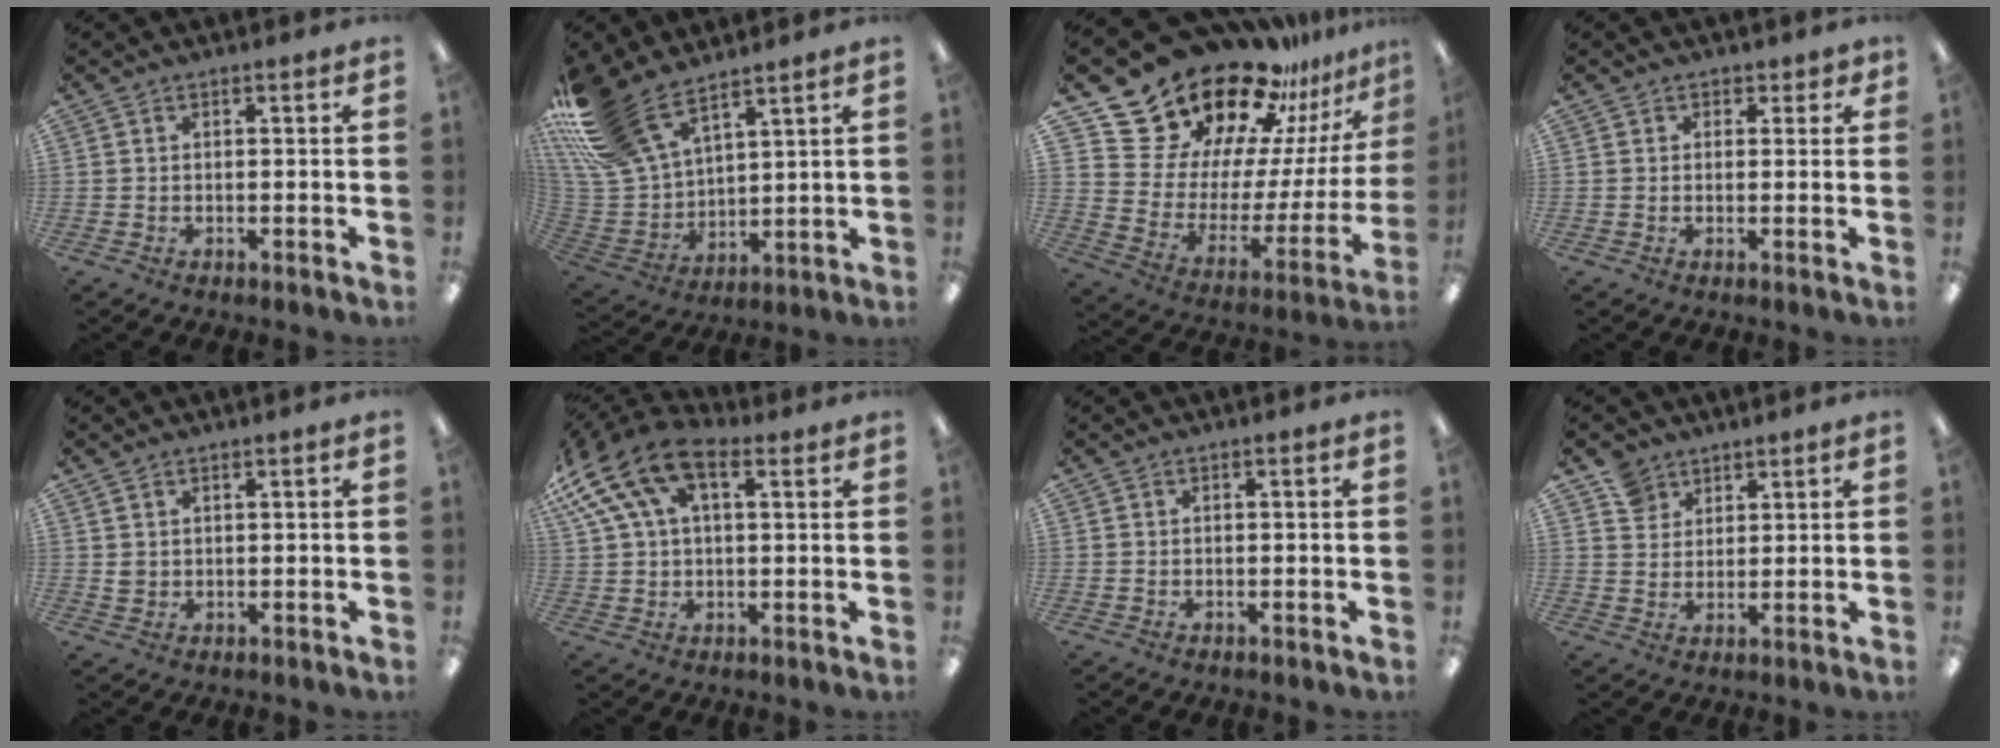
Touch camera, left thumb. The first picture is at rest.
{"total": 17.9, "force": [13.2, 7.9, 9.1], "torque": [-0.226, -0.069, 0.247]}
{"total": 25.8, "force": [20.8, 13.2, 7.8], "torque": [-0.135, -0.160, 0.392]}
{"total": 1.8, "force": [0.9, 1.5, 0.3], "torque": [0.010, -0.002, 0.014]}
{"total": 1.6, "force": [1.0, 1.2, 0.4], "torque": [-0.010, 0.001, 0.019]}
{"total": 15.3, "force": [6.9, 8.3, 10.9], "torque": [-0.242, -0.015, 0.127]}
{"total": 0.0}
{"total": 5.5, "force": [4.2, 3.6, 0.6], "torque": [-0.013, -0.014, 0.081]}